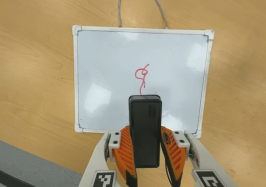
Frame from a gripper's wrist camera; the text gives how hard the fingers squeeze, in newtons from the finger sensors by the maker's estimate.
{"total": 5.5, "left": 4.8, "right": 6.1}